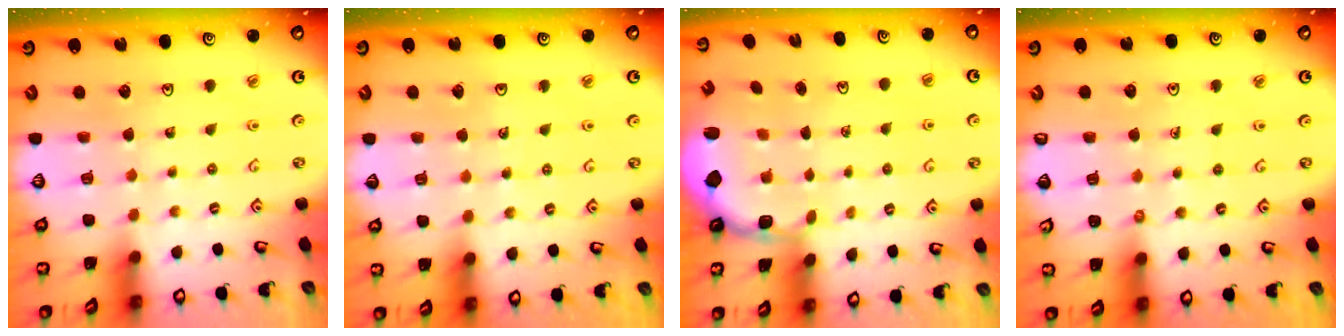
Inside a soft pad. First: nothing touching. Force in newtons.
{"total": 1.6, "press": 1.6, "slide": 0.2}
{"total": 2.2, "press": 1.5, "slide": 1.6}
{"total": 1.3, "press": 1.2, "slide": 0.3}